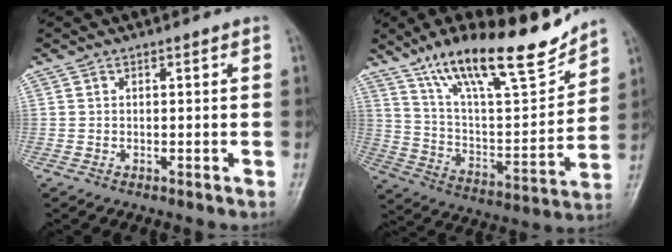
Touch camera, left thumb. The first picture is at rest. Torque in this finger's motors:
{"motor_torque": [0.16, 0.19, 1.42, -1.35, 0.11]}